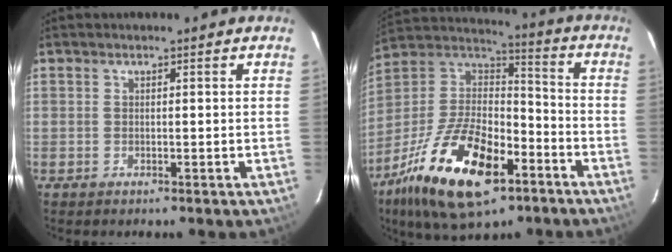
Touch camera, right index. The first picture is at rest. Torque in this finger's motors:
{"motor_torque": [1.50, -0.64, 0.68, 0.15]}